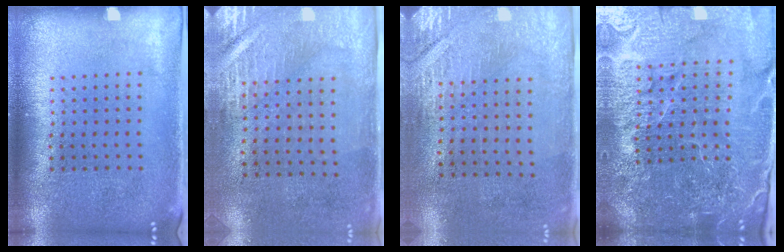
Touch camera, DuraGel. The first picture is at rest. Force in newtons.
{"total": 2.9, "press": 2.5, "slide": 1.5}
{"total": 2.8, "press": 2.4, "slide": 1.4}
{"total": 5.8, "press": 5.2, "slide": 2.5}